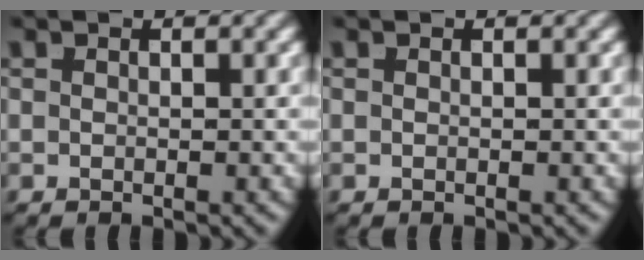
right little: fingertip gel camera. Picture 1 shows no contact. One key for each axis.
{"total": 0.0}